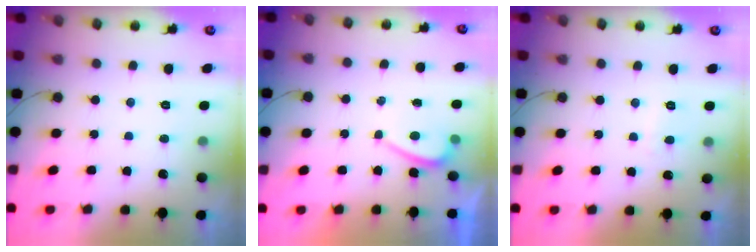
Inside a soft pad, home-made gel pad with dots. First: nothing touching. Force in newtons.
{"total": 1.0, "press": 0.9, "slide": 0.5}
{"total": 1.8, "press": 1.7, "slide": 0.6}